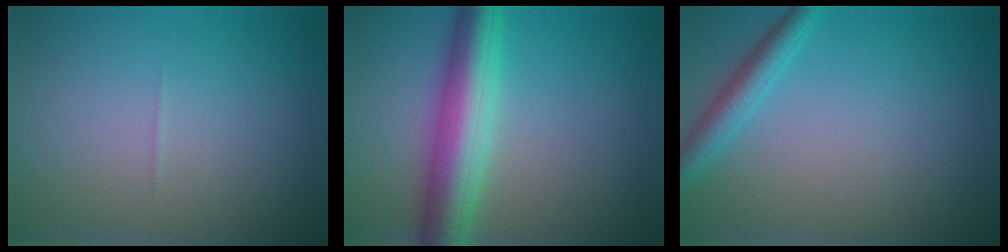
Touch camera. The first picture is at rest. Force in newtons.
{"total": 7.0, "press": 7.0, "slide": 0.1}
{"total": 2.6, "press": 2.6, "slide": 0.2}